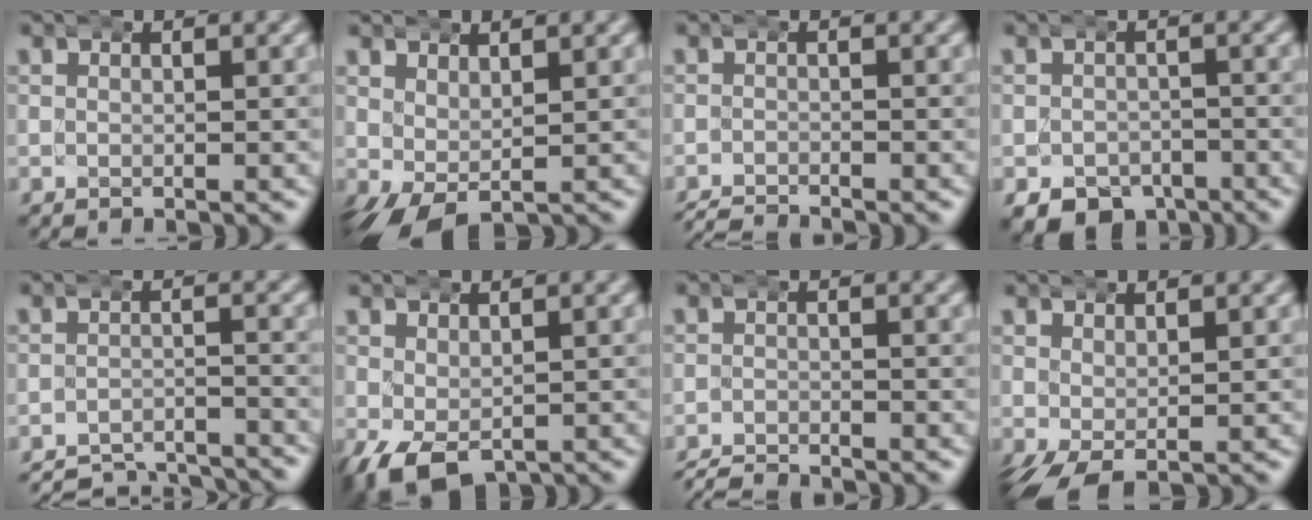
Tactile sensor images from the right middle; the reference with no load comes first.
{"total": 3.8, "force": [-1.6, 2.6, 2.3], "torque": [-0.063, -0.028, -0.011]}
{"total": 3.5, "force": [-3.4, 0.8, 0.3], "torque": [-0.009, -0.010, -0.055]}
{"total": 6.0, "force": [-4.1, 4.0, 1.8], "torque": [-0.024, -0.024, -0.058]}
{"total": 7.4, "force": [-7.2, 1.5, 0.6], "torque": [-0.003, -0.019, -0.119]}
{"total": 5.2, "force": [-3.0, 3.4, 2.6], "torque": [-0.068, -0.033, -0.030]}
{"total": 4.3, "force": [-4.2, 0.9, 0.3], "torque": [-0.015, -0.012, -0.068]}
{"total": 2.9, "force": [-1.6, 1.5, 1.9], "torque": [-0.044, -0.021, -0.010]}